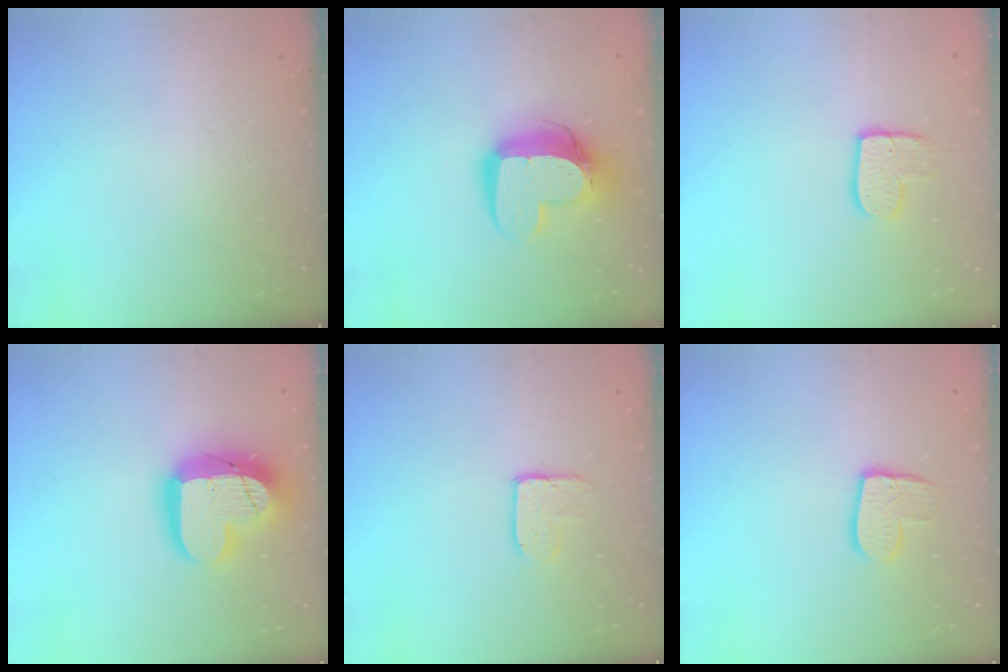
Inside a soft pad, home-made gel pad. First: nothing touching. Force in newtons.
{"total": 14.2, "press": 14.2, "slide": 1.4}
{"total": 9.1, "press": 9.0, "slide": 0.7}
{"total": 20.6, "press": 20.6, "slide": 1.5}
{"total": 5.1, "press": 5.0, "slide": 0.4}
{"total": 10.0, "press": 10.0, "slide": 0.8}